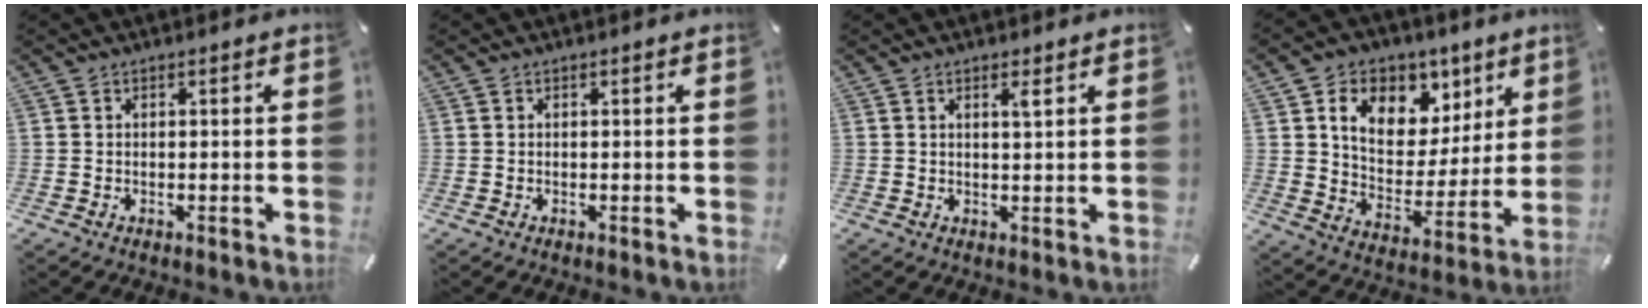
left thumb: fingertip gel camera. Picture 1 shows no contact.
{"total": 0.0}
{"total": 2.0, "force": [1.2, 0.1, 1.6], "torque": [-0.033, -0.002, 0.020]}
{"total": 12.9, "force": [7.1, 9.6, 4.9], "torque": [-0.073, -0.054, 0.130]}